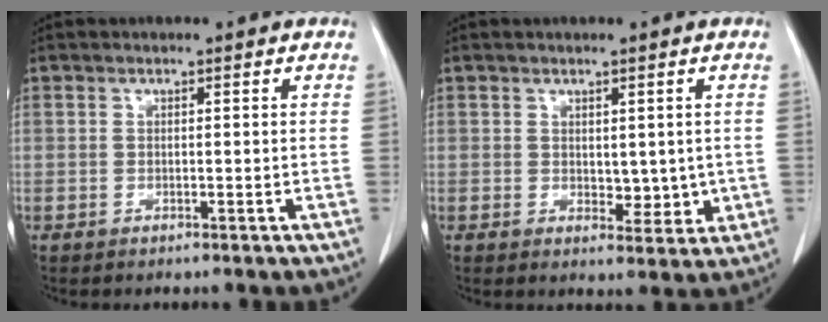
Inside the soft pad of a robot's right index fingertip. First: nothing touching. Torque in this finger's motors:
{"motor_torque": [0.00, 0.14, 0.02, 0.00]}